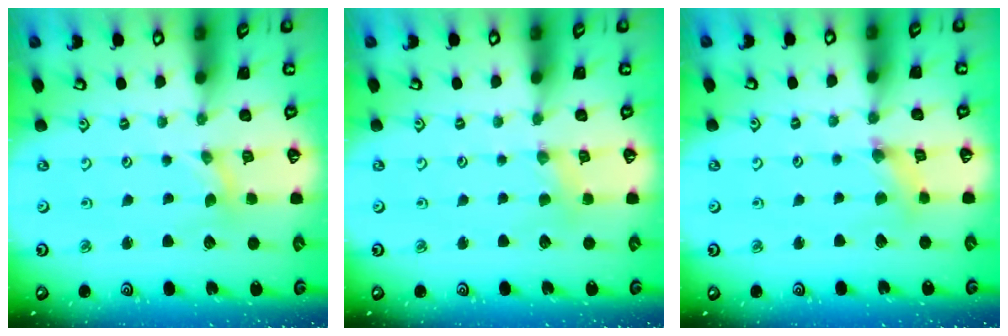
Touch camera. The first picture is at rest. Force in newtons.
{"total": 2.5, "press": 2.5, "slide": 0.4}
{"total": 2.7, "press": 2.7, "slide": 0.4}